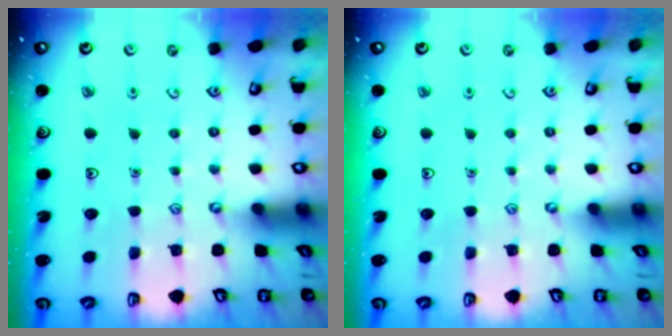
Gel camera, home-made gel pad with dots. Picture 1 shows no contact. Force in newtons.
{"total": 0.0}